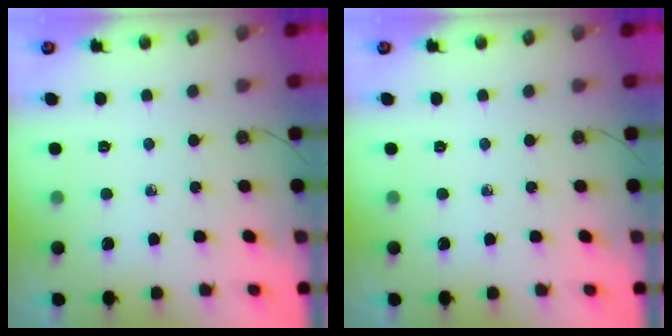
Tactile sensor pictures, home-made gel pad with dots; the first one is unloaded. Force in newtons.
{"total": 0.0}